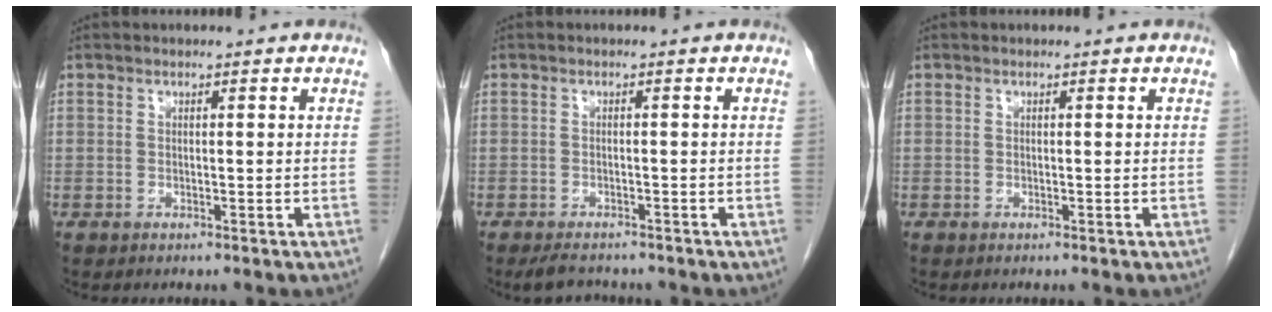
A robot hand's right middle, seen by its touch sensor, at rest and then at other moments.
{"total": 3.4, "force": [-3.0, 1.1, 1.3], "torque": [-0.026, -0.008, -0.046]}
{"total": 0.0}